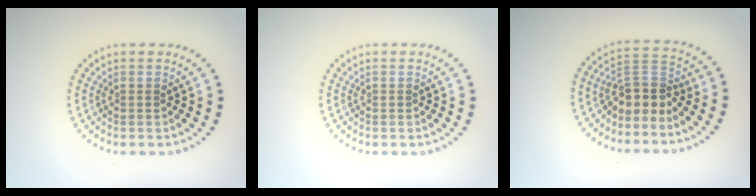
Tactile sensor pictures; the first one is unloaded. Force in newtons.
{"total": 0.0}
{"total": 3.3, "press": 2.5, "slide": 2.2}